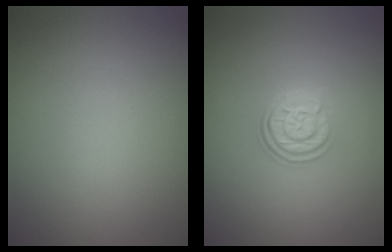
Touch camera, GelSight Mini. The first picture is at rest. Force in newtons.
{"total": 3.1, "press": 2.5, "slide": 1.9}